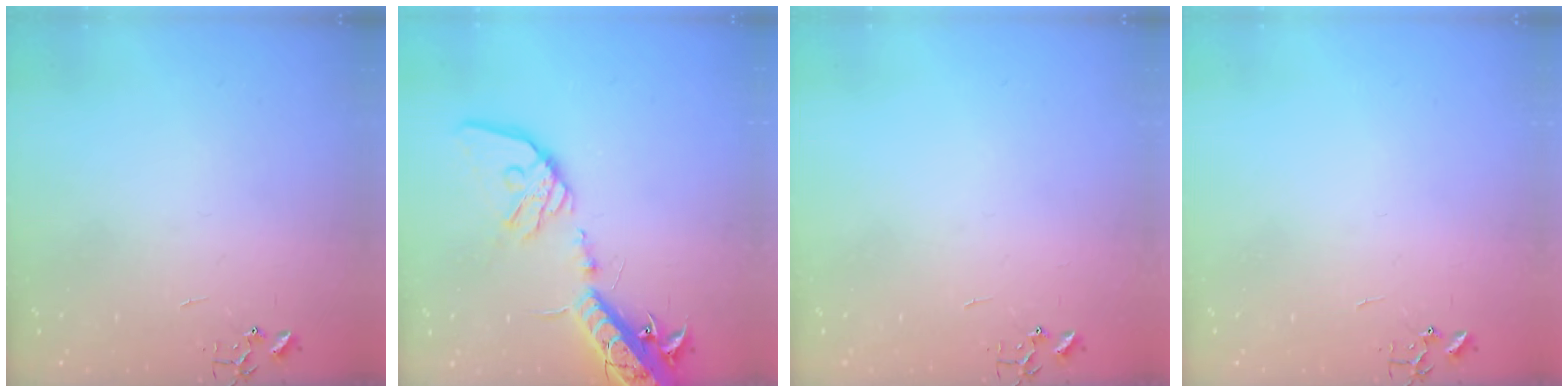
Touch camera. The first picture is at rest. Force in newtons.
{"total": 19.7, "press": 19.2, "slide": 4.1}
{"total": 0.0}
{"total": 0.0}